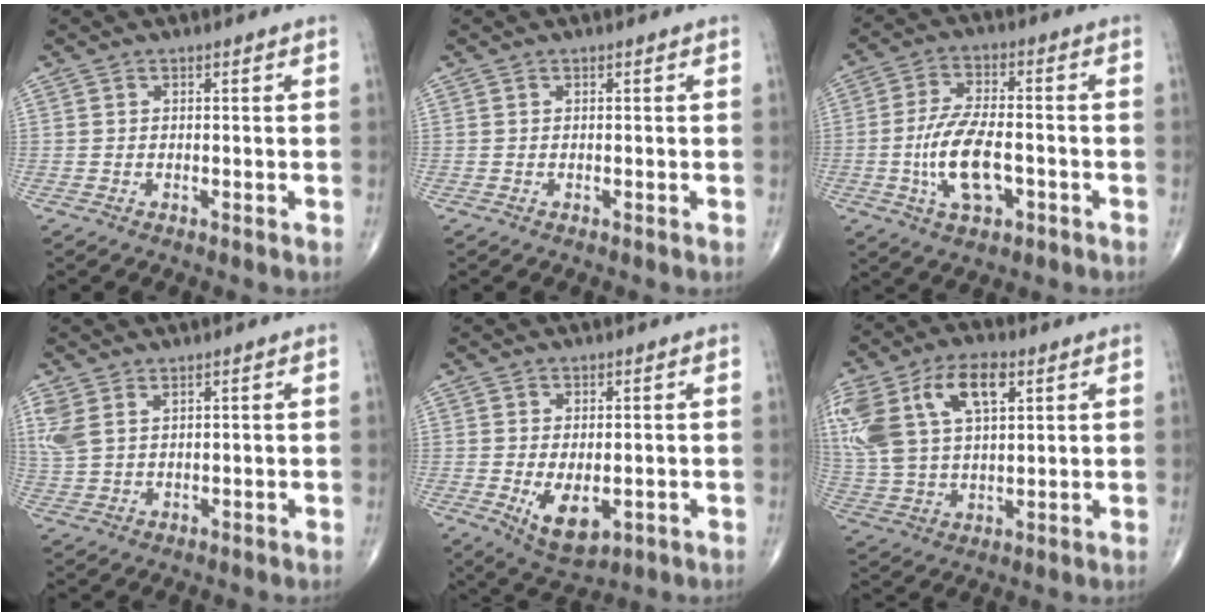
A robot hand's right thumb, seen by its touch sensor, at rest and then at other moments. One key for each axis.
{"total": 0.0}
{"total": 11.0, "fx": -2.7, "fy": 5.1, "fz": 9.4, "tx": -0.182, "ty": 0.011, "tz": -0.050}
{"total": 4.7, "fx": 2.6, "fy": 2.3, "fz": 3.2, "tx": -0.082, "ty": -0.003, "tz": 0.062}
{"total": 7.1, "fx": -1.4, "fy": 3.8, "fz": 5.8, "tx": -0.090, "ty": -0.016, "tz": -0.010}
{"total": 21.2, "fx": 8.4, "fy": 11.7, "fz": 15.6, "tx": -0.341, "ty": 0.015, "tz": 0.158}